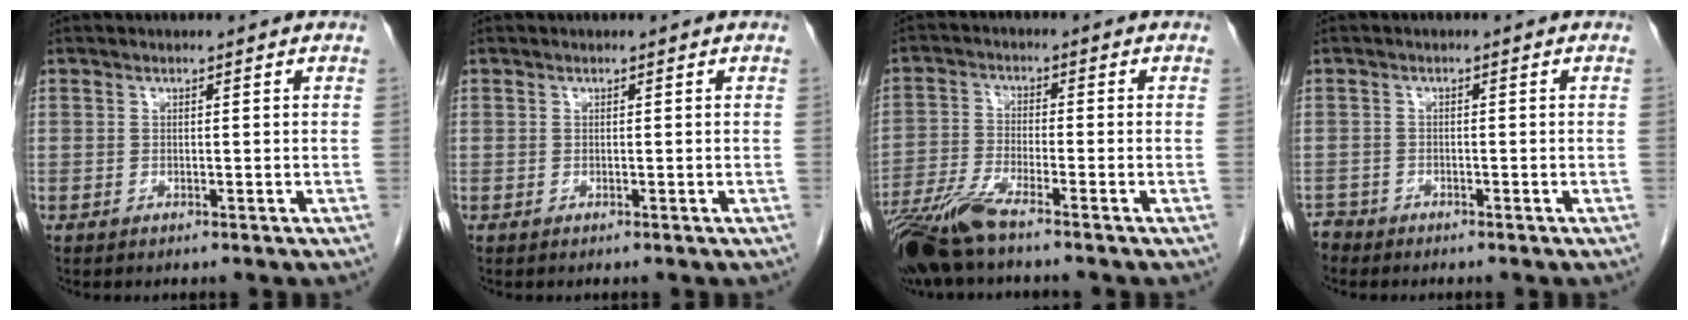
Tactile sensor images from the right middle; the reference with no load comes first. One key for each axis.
{"total": 0.0}
{"total": 7.9, "fx": -6.3, "fy": 0.0, "fz": 4.8, "tx": -0.097, "ty": -0.027, "tz": -0.124}
{"total": 1.5, "fx": -1.4, "fy": 0.4, "fz": -0.4, "tx": 0.005, "ty": -0.002, "tz": -0.029}